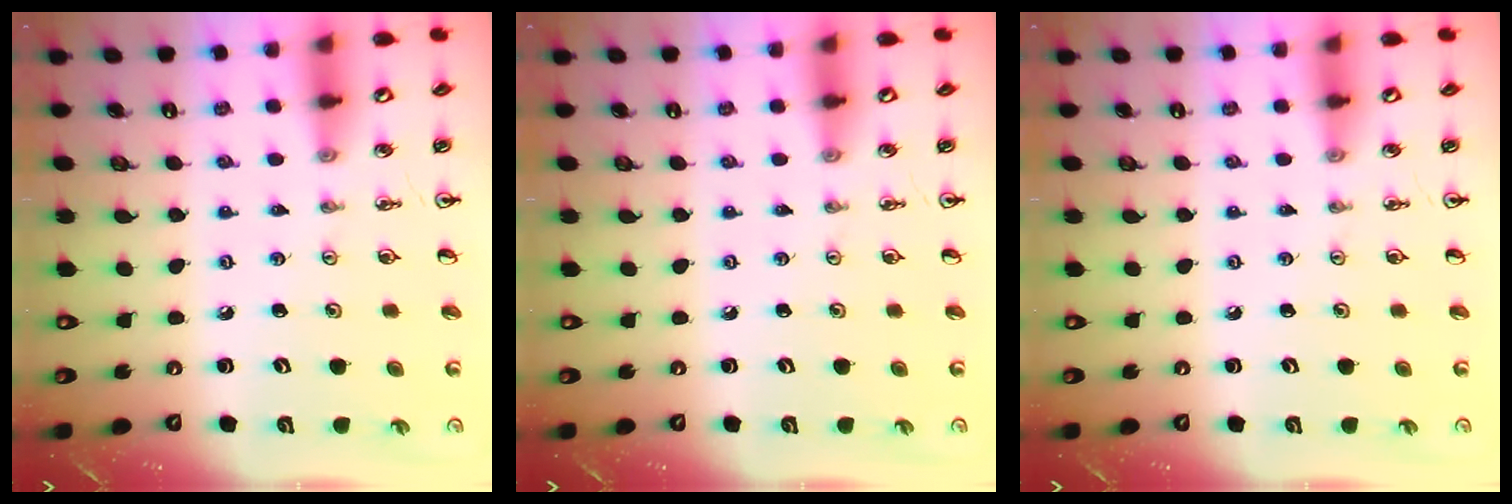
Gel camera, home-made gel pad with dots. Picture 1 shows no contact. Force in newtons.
{"total": 0.0}
{"total": 0.0}